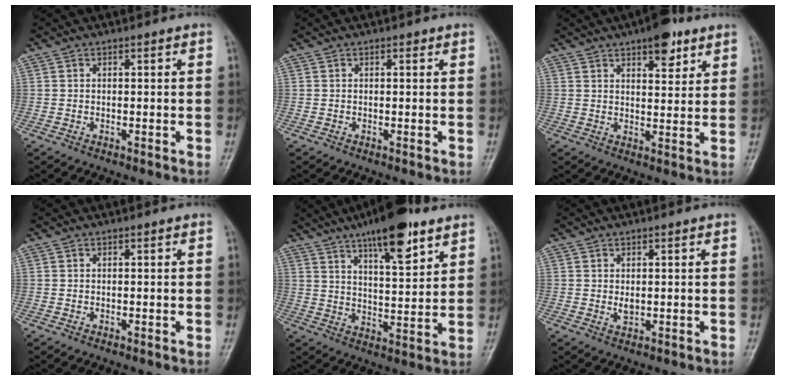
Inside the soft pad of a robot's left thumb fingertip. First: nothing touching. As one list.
[{"total": 0.7, "force": [0.3, 0.4, 0.5], "torque": [-0.004, 0.000, 0.003]}, {"total": 8.1, "force": [5.0, 3.3, 5.3], "torque": [-0.051, -0.023, 0.067]}, {"total": 0.0}, {"total": 15.1, "force": [9.6, 4.6, 10.8], "torque": [-0.144, -0.041, 0.151]}, {"total": 2.0, "force": [0.4, 1.2, 1.6], "torque": [-0.022, -0.006, 0.009]}]